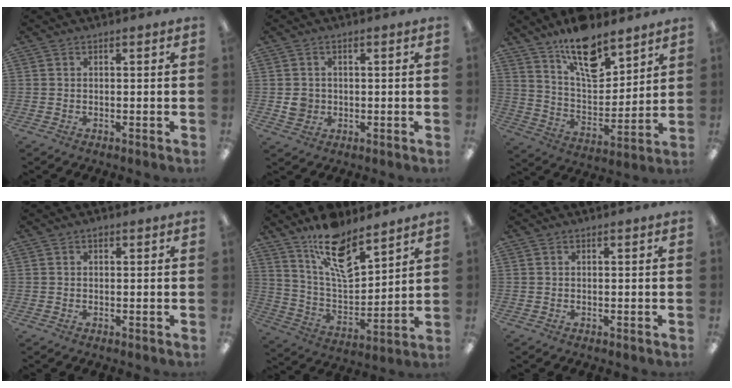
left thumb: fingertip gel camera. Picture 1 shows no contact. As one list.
[{"total": 3.2, "force": [-0.1, 3.1, 1.0], "torque": [-0.005, -0.001, -0.005]}, {"total": 15.8, "force": [11.6, 6.7, 8.4], "torque": [-0.132, -0.069, 0.201]}, {"total": 0.9, "force": [0.4, 0.5, 0.6], "torque": [-0.013, 0.004, 0.007]}, {"total": 15.7, "force": [11.4, 6.0, 9.0], "torque": [-0.156, -0.067, 0.199]}, {"total": 0.0}]